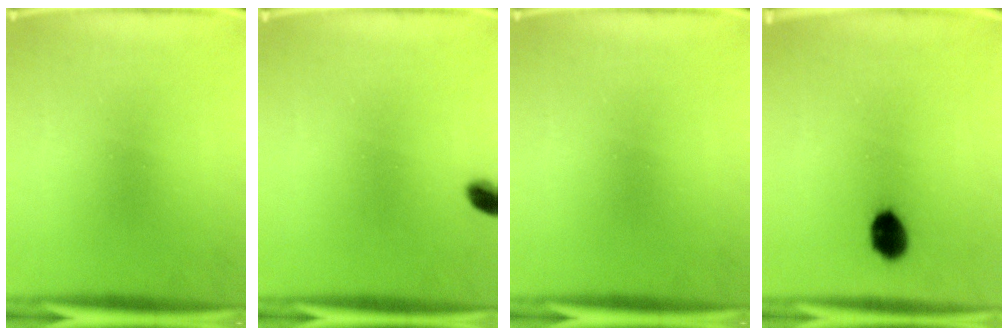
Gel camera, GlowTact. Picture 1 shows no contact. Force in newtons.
{"total": 2.9}
{"total": 0.0}
{"total": 5.9}